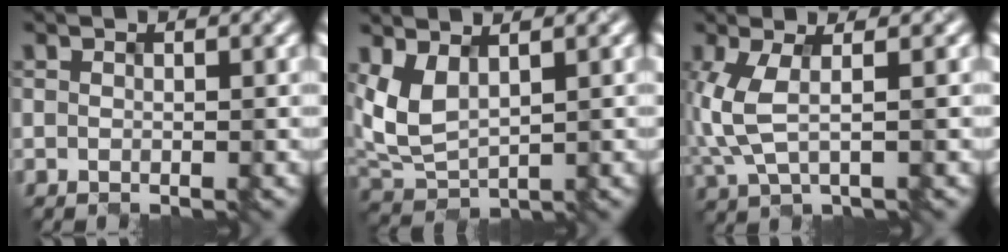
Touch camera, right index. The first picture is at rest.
{"total": 3.8, "force": [1.4, 2.1, 2.8], "torque": [-0.074, -0.002, 0.033]}
{"total": 4.1, "force": [-0.1, 1.8, 3.7], "torque": [-0.103, -0.001, 0.001]}